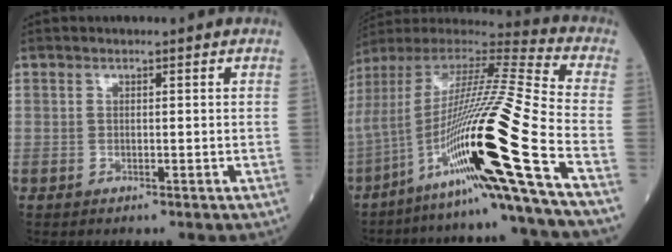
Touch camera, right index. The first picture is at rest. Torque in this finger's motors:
{"motor_torque": [2.14, 0.00, 1.06, 0.21]}